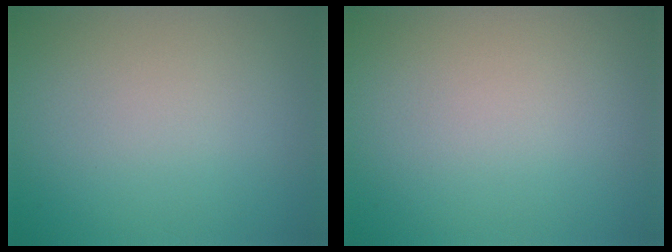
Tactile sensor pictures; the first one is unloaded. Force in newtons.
{"total": 0.0}